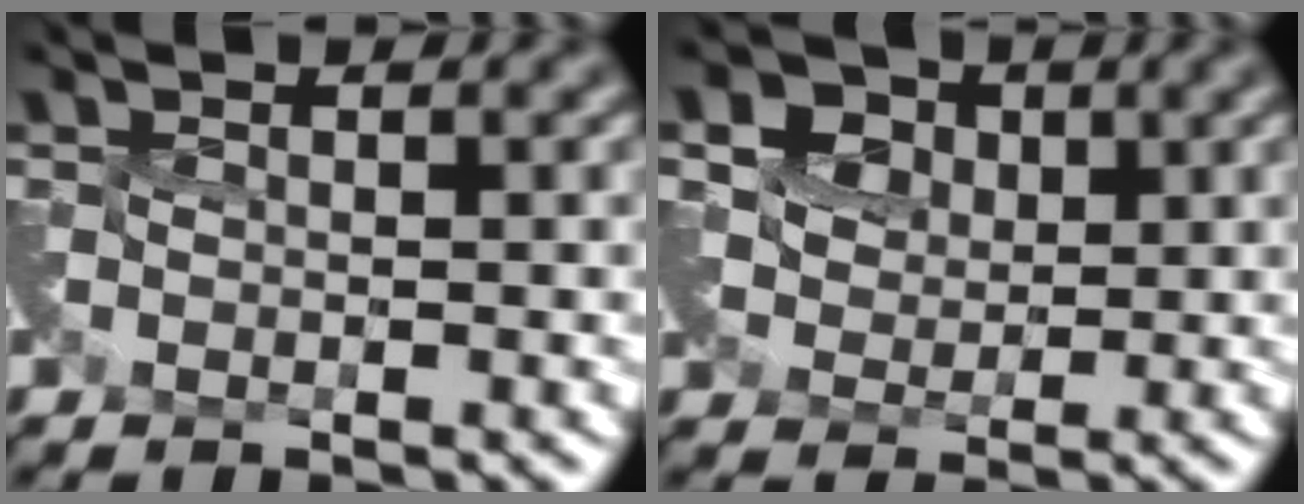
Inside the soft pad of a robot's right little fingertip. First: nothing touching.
{"total": 7.9, "force": [4.0, 5.7, 3.8], "torque": [-0.061, 0.036, 0.040]}